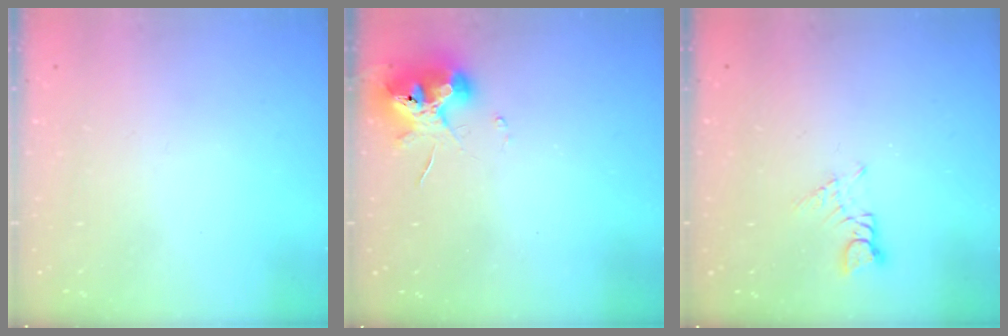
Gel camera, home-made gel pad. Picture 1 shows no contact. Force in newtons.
{"total": 12.5, "press": 12.4, "slide": 2.0}
{"total": 2.0, "press": 2.0, "slide": 0.2}